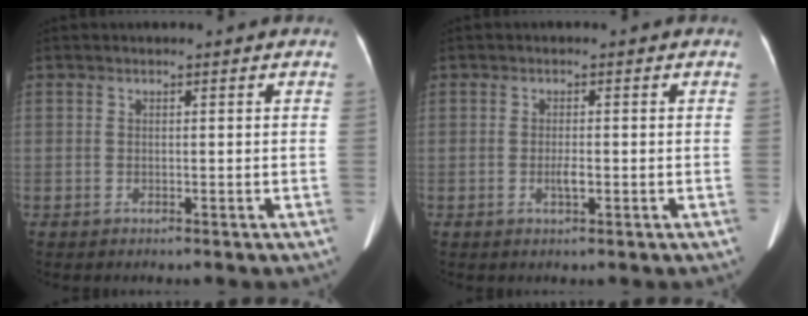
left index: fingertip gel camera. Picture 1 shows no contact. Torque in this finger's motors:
{"motor_torque": [-0.09, 0.04, -0.03, 0.00]}